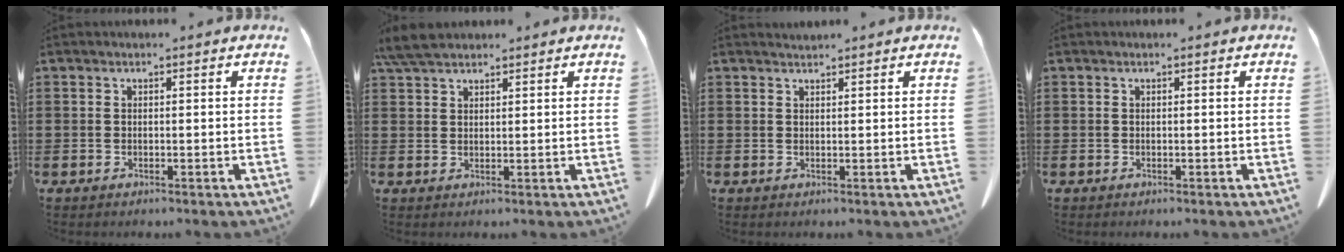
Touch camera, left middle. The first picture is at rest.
{"total": 4.5, "force": [3.8, 1.2, 2.1], "torque": [-0.052, 0.000, 0.072]}
{"total": 0.9, "force": [0.9, 0.1, 0.0], "torque": [-0.002, 0.000, 0.018]}
{"total": 0.0}